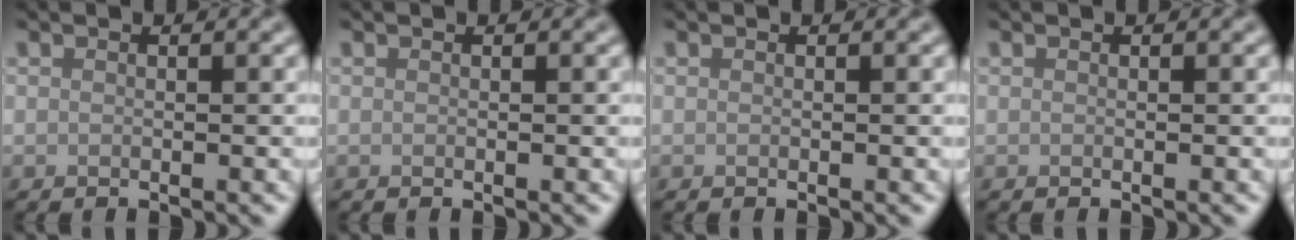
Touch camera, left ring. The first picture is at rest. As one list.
[{"total": 0.0}, {"total": 0.0}, {"total": 0.0}]